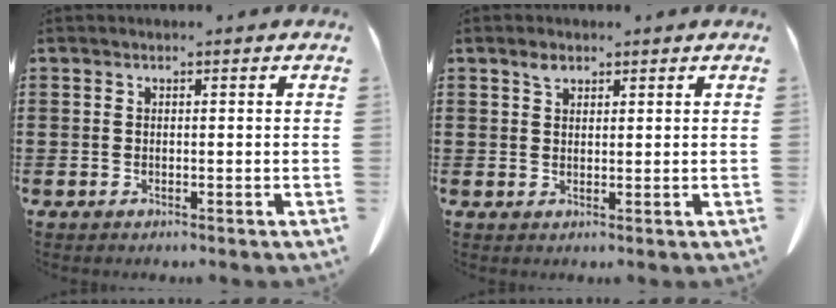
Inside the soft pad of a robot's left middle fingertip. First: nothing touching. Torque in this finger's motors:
{"motor_torque": [2.06, 0.07, 0.02, 0.02]}